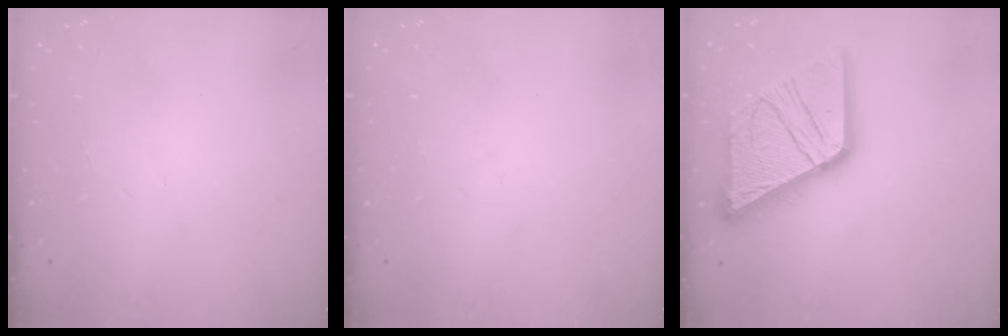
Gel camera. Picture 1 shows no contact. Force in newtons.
{"total": 1.5, "press": 1.4, "slide": 0.2}
{"total": 26.1, "press": 25.9, "slide": 3.2}